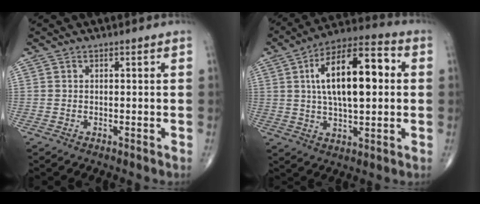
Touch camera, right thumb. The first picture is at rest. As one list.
[{"total": 18.1, "force": [2.8, 7.8, 16.0], "torque": [-0.252, 0.020, 0.039]}]